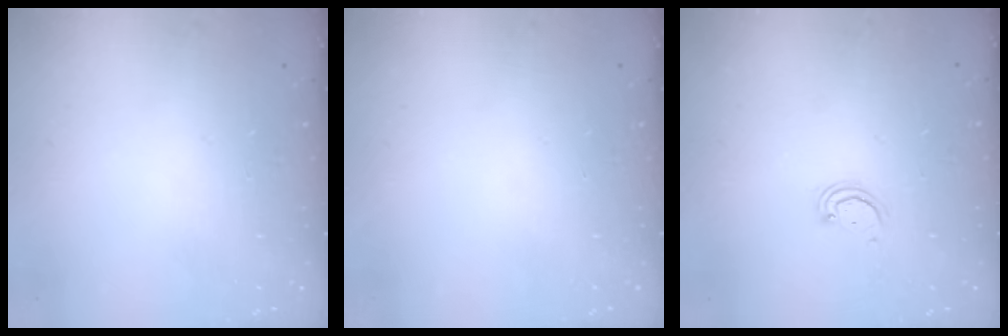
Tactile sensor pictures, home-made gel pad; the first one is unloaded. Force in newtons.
{"total": 0.0}
{"total": 2.5, "press": 2.4, "slide": 0.2}